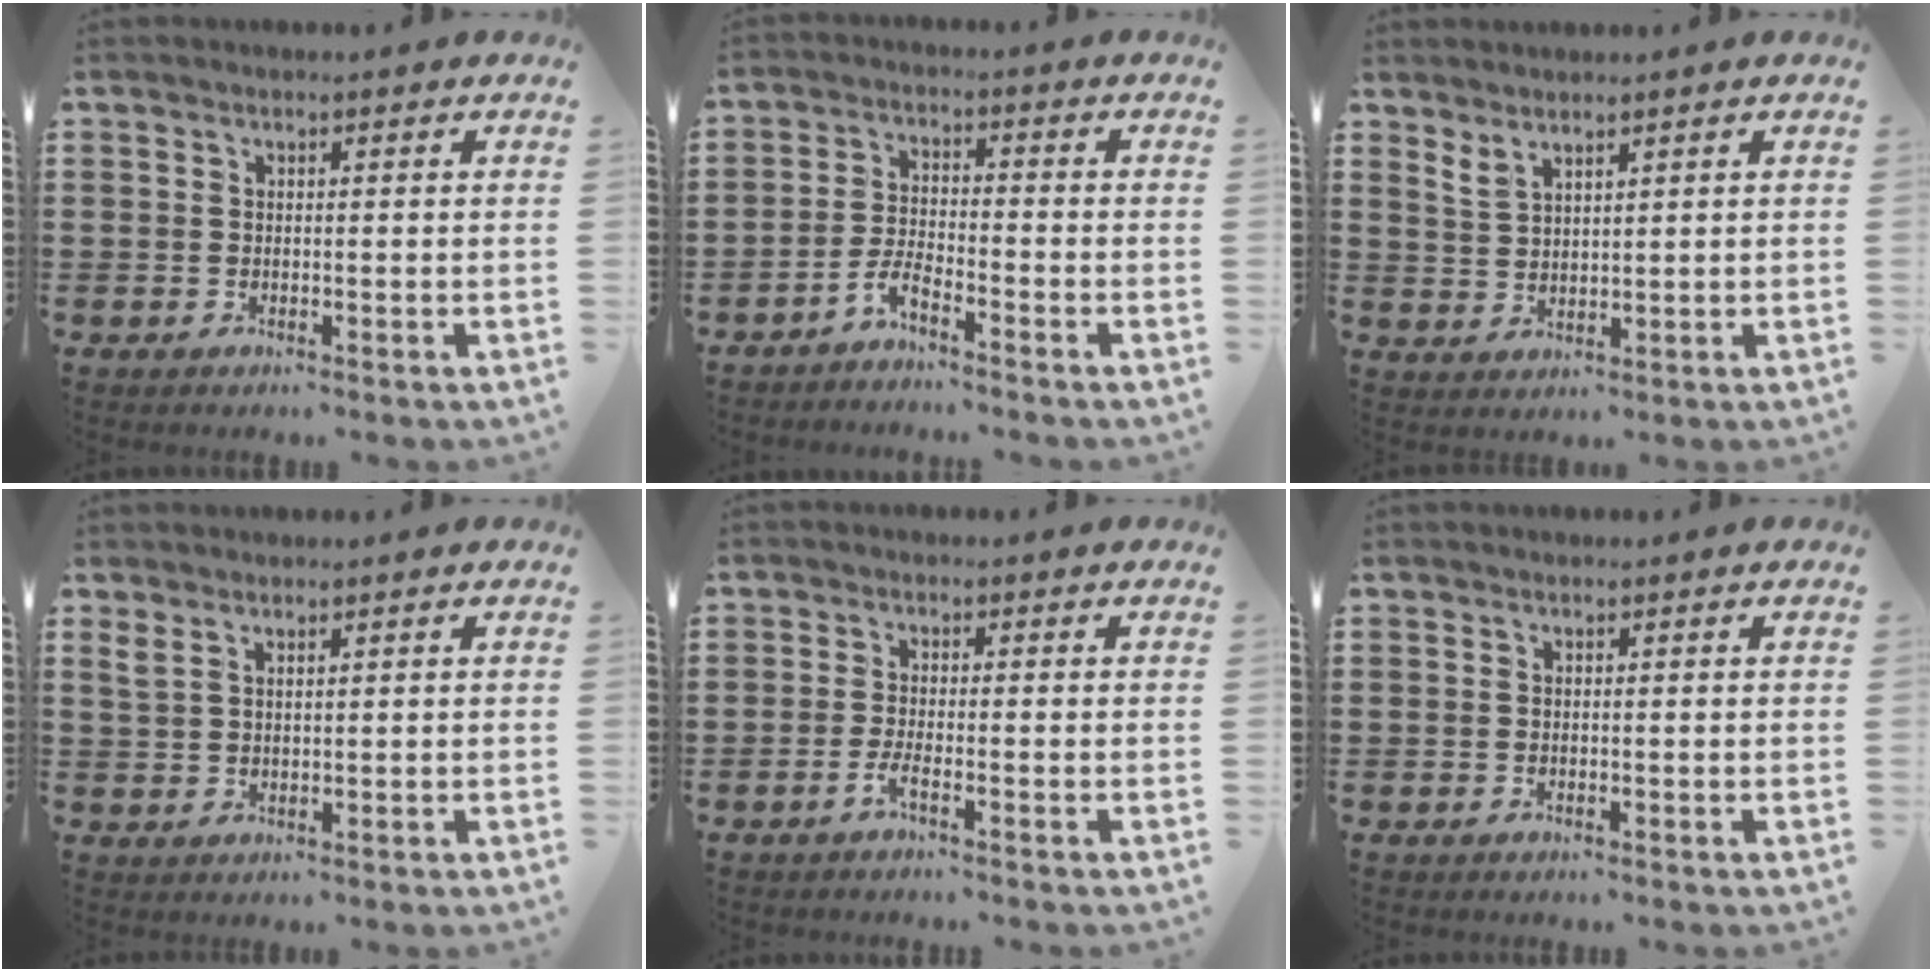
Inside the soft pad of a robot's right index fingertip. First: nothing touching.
{"total": 3.6, "force": [-3.3, 0.1, 1.6], "torque": [-0.046, -0.001, -0.069]}
{"total": 2.3, "force": [2.2, 0.5, 0.7], "torque": [-0.017, 0.006, 0.042]}
{"total": 2.0, "force": [1.5, 0.7, 1.0], "torque": [-0.022, 0.004, 0.029]}
{"total": 2.3, "force": [-1.4, -0.1, 1.8], "torque": [-0.046, -0.010, -0.031]}
{"total": 0.0}